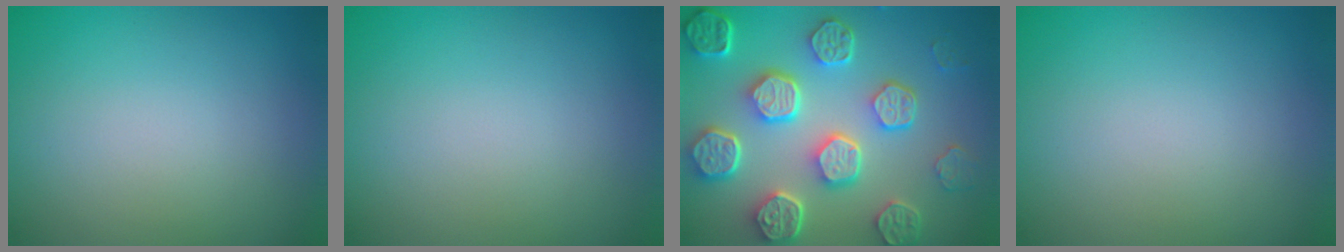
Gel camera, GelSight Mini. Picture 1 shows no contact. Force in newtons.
{"total": 0.0}
{"total": 8.6, "press": 6.5, "slide": 5.7}
{"total": 0.0}